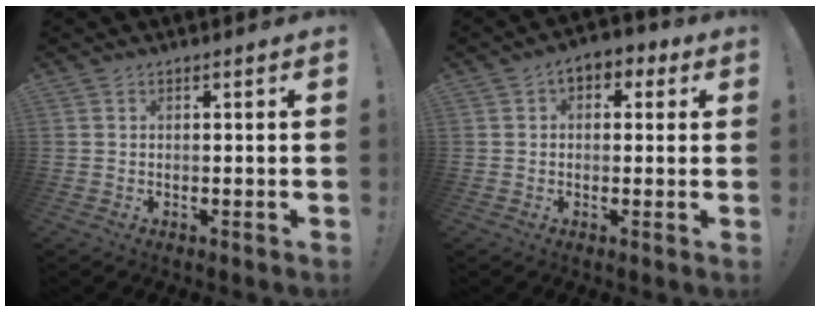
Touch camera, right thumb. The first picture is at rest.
{"total": 5.0, "force": [1.5, 3.6, 3.1], "torque": [-0.032, -0.001, 0.023]}